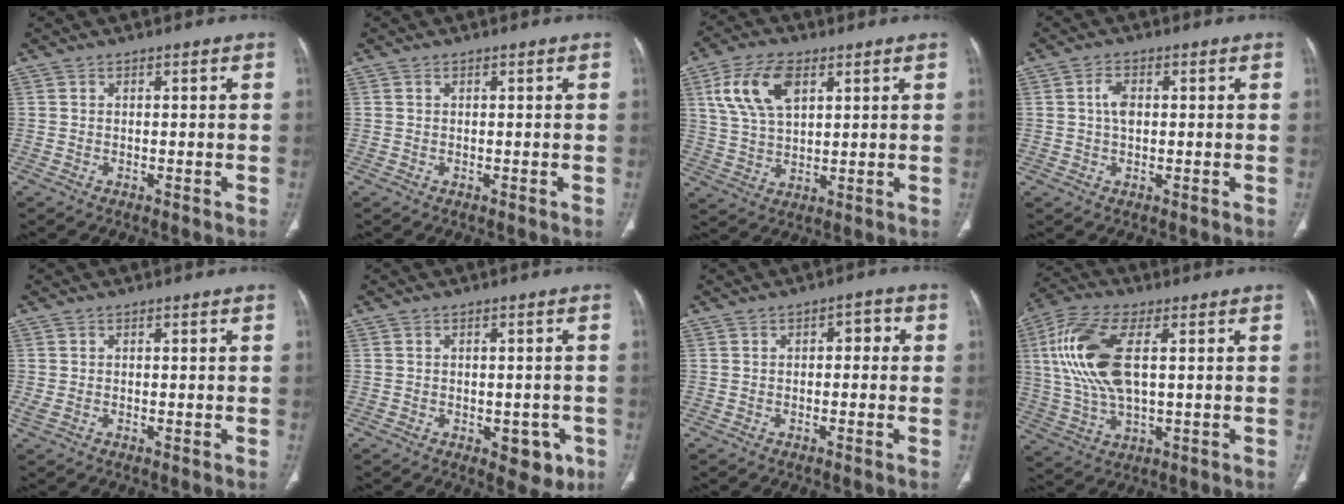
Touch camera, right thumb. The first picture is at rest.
{"total": 0.0}
{"total": 11.5, "force": [4.7, 6.2, 8.5], "torque": [-0.159, -0.005, 0.093]}
{"total": 3.3, "force": [0.5, 1.9, 2.6], "torque": [-0.051, 0.003, 0.007]}
{"total": 1.3, "force": [-0.2, 0.6, 1.1], "torque": [-0.035, -0.001, -0.001]}
{"total": 6.0, "force": [-2.3, 3.5, 4.3], "torque": [-0.023, 0.004, -0.020]}
{"total": 3.0, "force": [0.3, 1.8, 2.4], "torque": [-0.018, 0.011, -0.005]}
{"total": 15.6, "force": [3.0, 7.1, 13.6], "torque": [-0.300, 0.003, 0.060]}